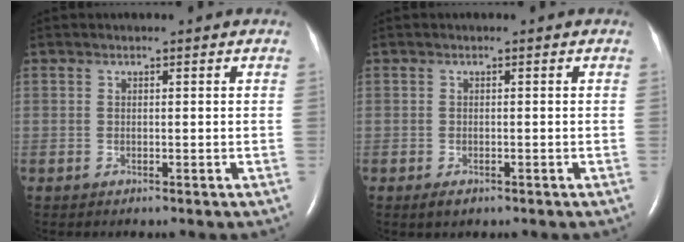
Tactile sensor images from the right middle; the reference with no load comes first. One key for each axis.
{"total": 1.3, "fx": -0.8, "fy": 0.7, "fz": 0.8, "tx": -0.017, "ty": -0.001, "tz": -0.008}